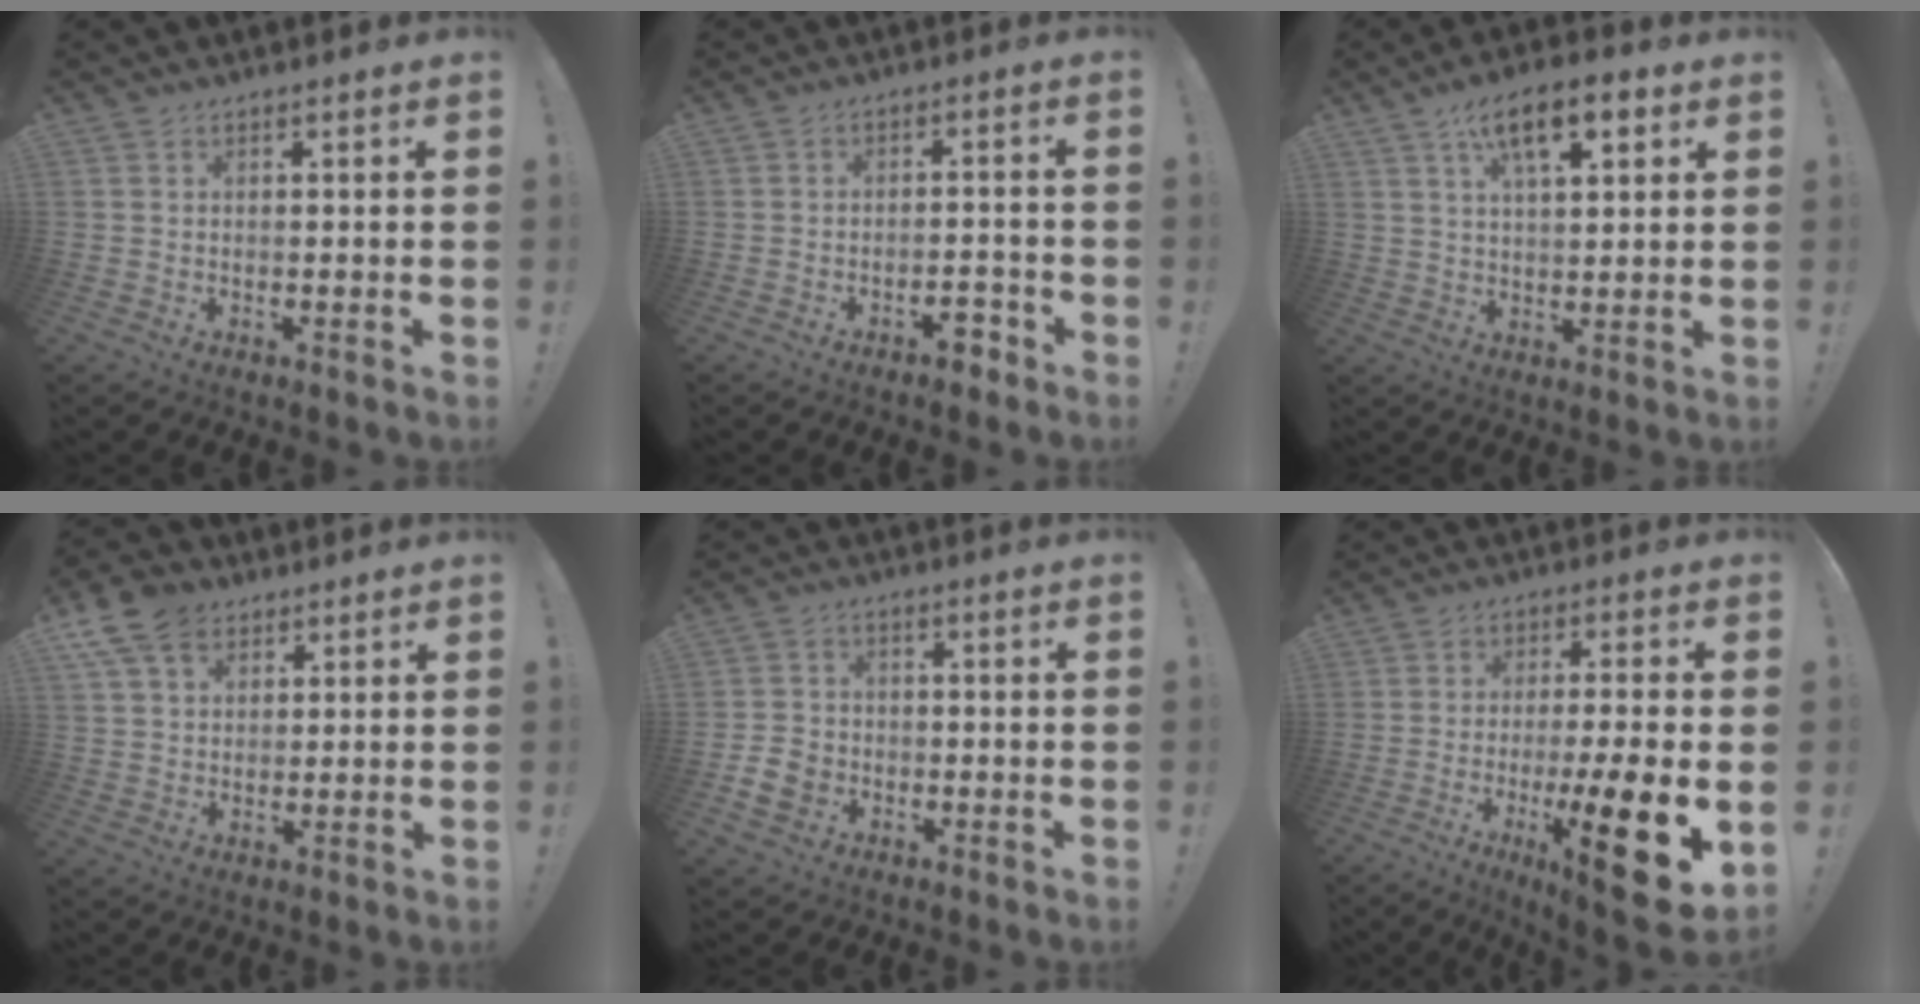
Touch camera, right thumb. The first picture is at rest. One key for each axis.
{"total": 4.0, "fx": -3.0, "fy": 1.5, "fz": 2.2, "tx": -0.029, "ty": 0.020, "tz": -0.052}
{"total": 11.5, "fx": 5.6, "fy": 4.8, "fz": 8.9, "tx": -0.138, "ty": -0.009, "tz": 0.095}
{"total": 10.8, "fx": 5.9, "fy": 7.4, "fz": 5.2, "tx": -0.085, "ty": -0.020, "tz": 0.118}
{"total": 6.9, "fx": -2.6, "fy": 5.5, "fz": 3.2, "tx": -0.064, "ty": 0.013, "tz": -0.046}
{"total": 15.9, "fx": -5.5, "fy": 2.1, "fz": 14.8, "tx": -0.225, "ty": 0.015, "tz": -0.078}